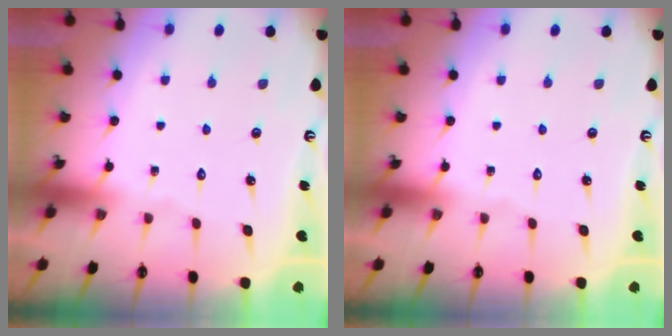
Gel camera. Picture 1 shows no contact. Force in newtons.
{"total": 0.0}